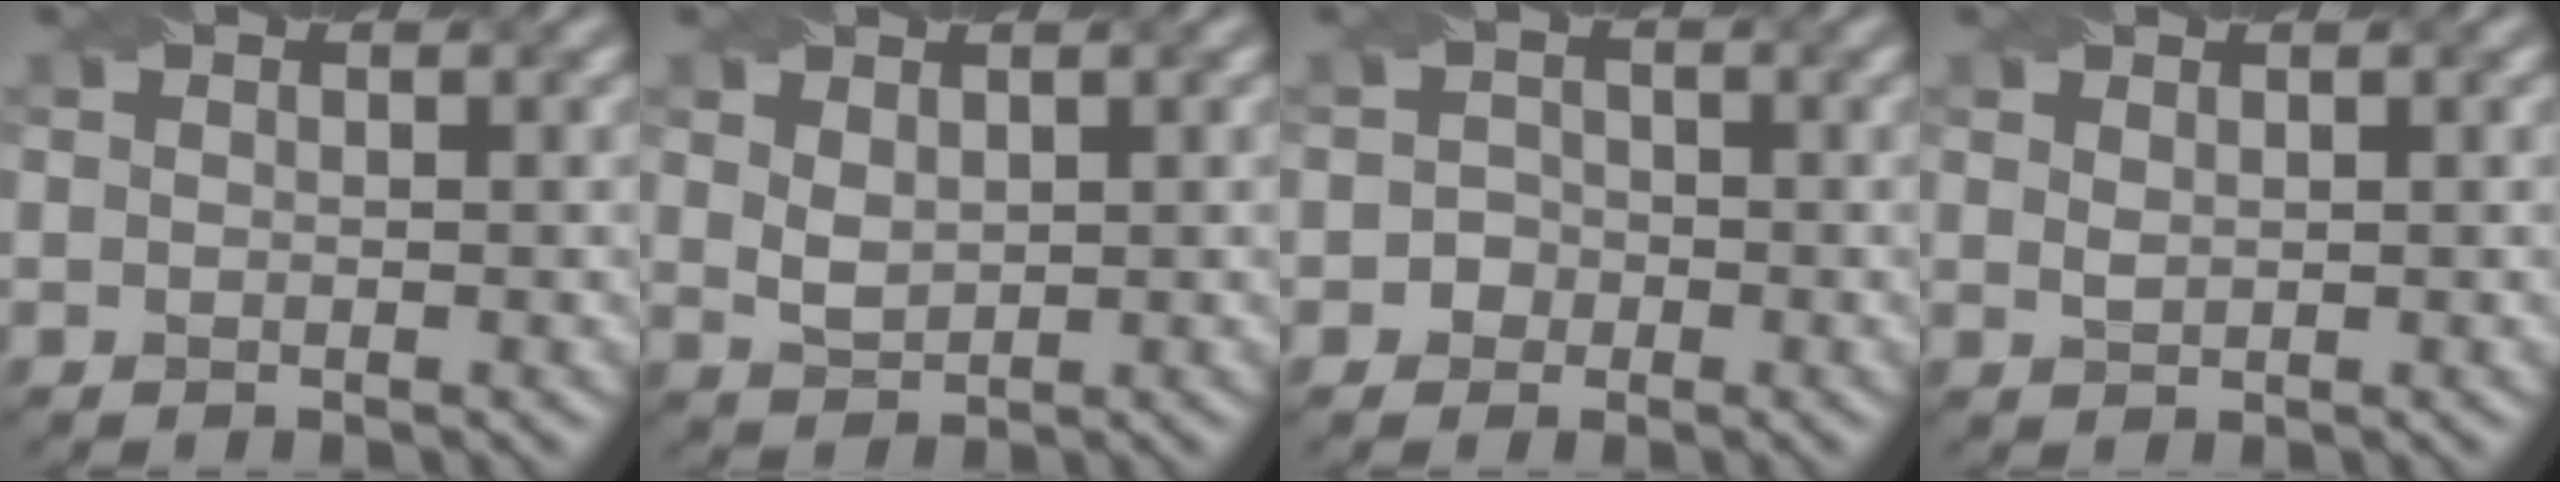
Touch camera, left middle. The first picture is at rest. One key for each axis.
{"total": 2.0, "fx": 1.0, "fy": 1.2, "fz": 1.1, "tx": -0.024, "ty": -0.002, "tz": 0.026}
{"total": 1.5, "fx": -0.5, "fy": 1.4, "fz": 0.1, "tx": 0.016, "ty": 0.003, "tz": -0.014}
{"total": 0.8, "fx": 0.6, "fy": 0.4, "fz": 0.4, "tx": -0.012, "ty": 0.000, "tz": 0.015}